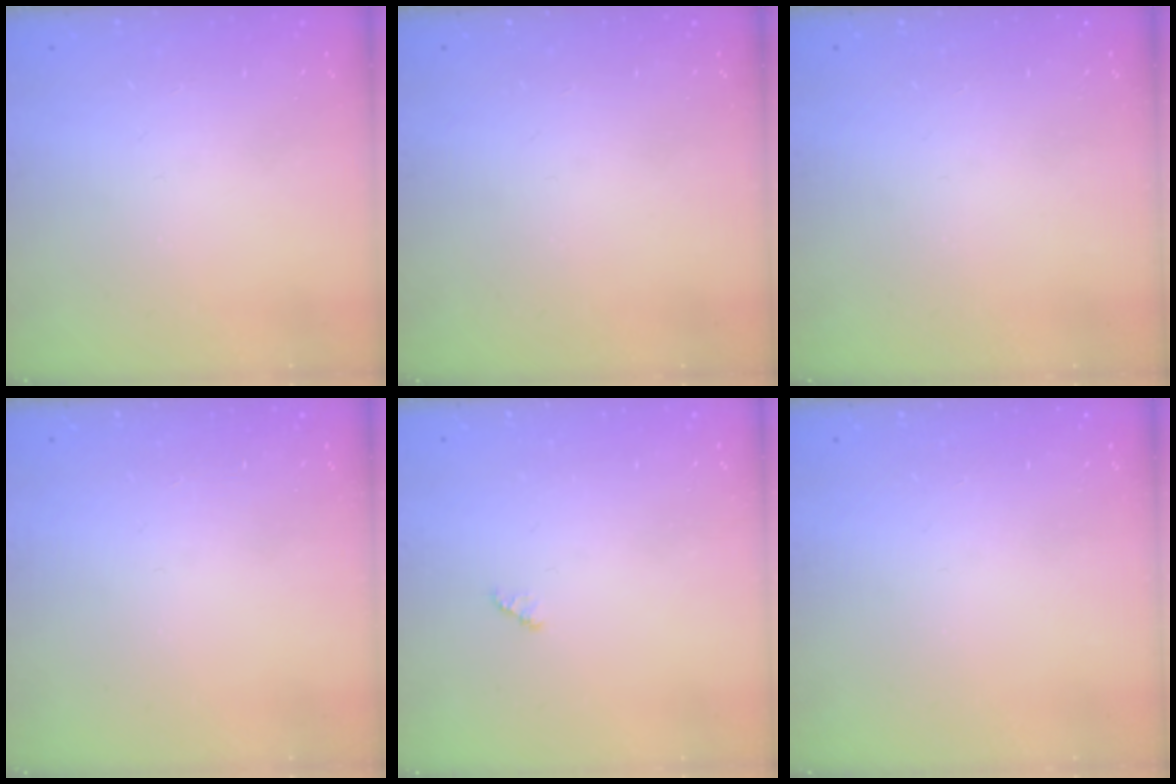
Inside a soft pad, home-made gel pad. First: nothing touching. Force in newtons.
{"total": 0.0}
{"total": 0.0}
{"total": 0.0}
{"total": 1.3, "press": 1.3, "slide": 0.2}
{"total": 0.0}